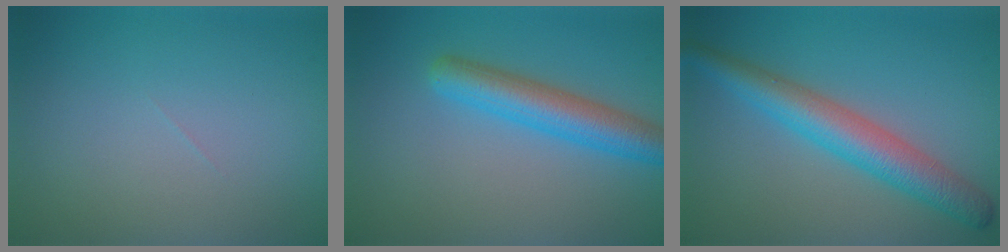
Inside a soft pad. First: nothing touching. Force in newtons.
{"total": 5.0, "press": 5.0, "slide": 0.2}
{"total": 5.6, "press": 5.6, "slide": 0.1}